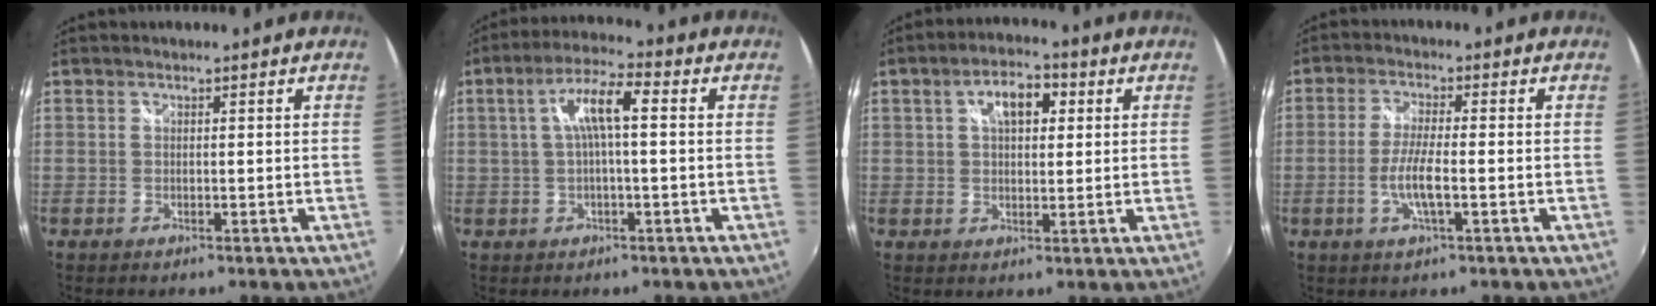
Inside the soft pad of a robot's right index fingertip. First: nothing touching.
{"total": 7.4, "force": [0.8, 1.4, 7.3], "torque": [-0.138, 0.015, 0.016]}
{"total": 7.0, "force": [2.3, 3.8, 5.5], "torque": [-0.092, 0.020, 0.036]}
{"total": 5.6, "force": [-1.7, 0.8, 5.3], "torque": [-0.110, -0.006, -0.032]}